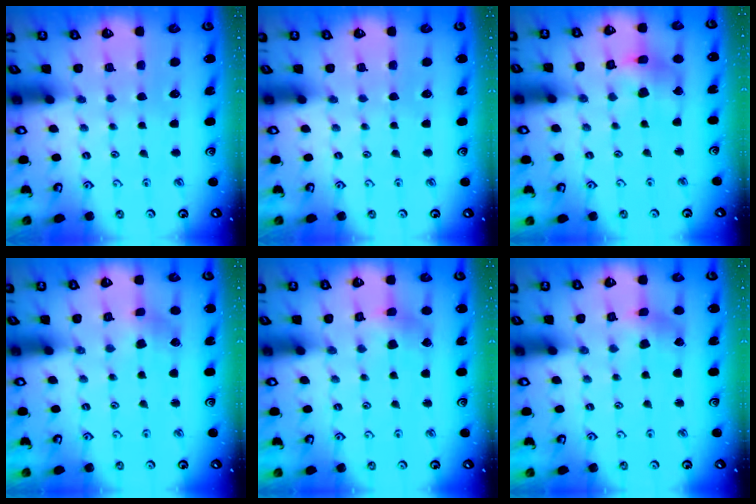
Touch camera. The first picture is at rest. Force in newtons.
{"total": 0.0}
{"total": 11.2, "press": 11.1, "slide": 1.5}
{"total": 2.4, "press": 2.3, "slide": 0.5}
{"total": 2.5, "press": 2.5, "slide": 0.2}
{"total": 1.4, "press": 1.3, "slide": 0.3}